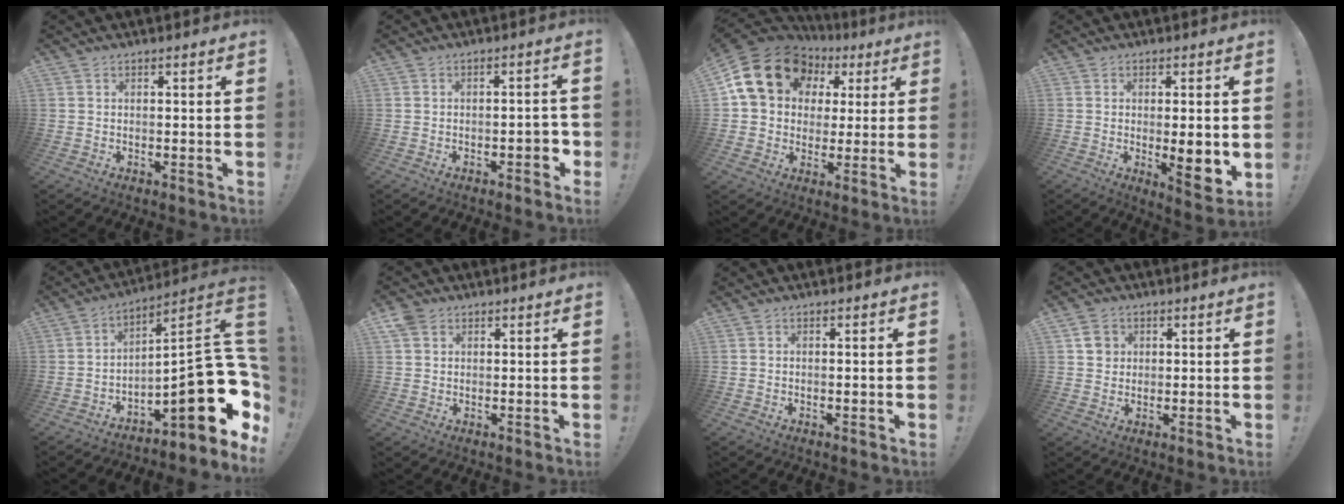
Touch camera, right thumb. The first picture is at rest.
{"total": 4.2, "force": [-1.9, 2.0, 3.1], "torque": [-0.040, 0.011, -0.032]}
{"total": 19.6, "force": [7.2, 15.0, 10.3], "torque": [-0.168, -0.020, 0.151]}
{"total": 9.0, "force": [-0.2, 1.9, 8.8], "torque": [-0.104, -0.015, -0.002]}
{"total": 20.6, "force": [-5.6, 6.8, 18.6], "torque": [-0.248, 0.014, -0.085]}
{"total": 5.0, "force": [2.5, 3.9, 1.7], "torque": [-0.027, -0.006, 0.049]}
{"total": 0.9, "force": [-0.2, 0.0, 0.9], "torque": [-0.017, 0.001, -0.004]}
{"total": 4.8, "force": [1.7, 4.4, 0.9], "torque": [-0.004, 0.002, 0.031]}